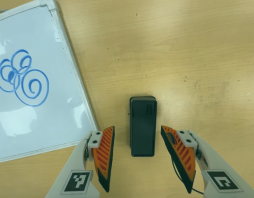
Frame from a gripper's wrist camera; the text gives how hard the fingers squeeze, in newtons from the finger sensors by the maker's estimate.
{"total": 0.0}